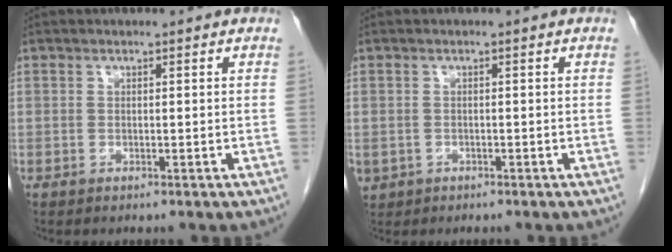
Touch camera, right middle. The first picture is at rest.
{"total": 2.5, "force": [-1.2, 2.1, 0.5], "torque": [-0.011, 0.001, -0.017]}